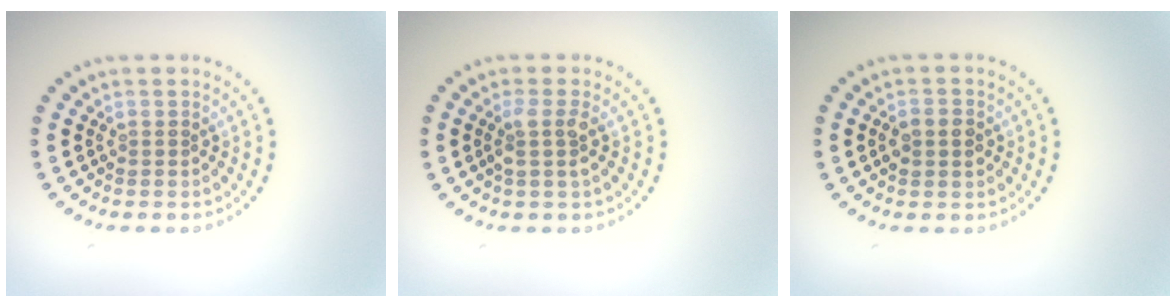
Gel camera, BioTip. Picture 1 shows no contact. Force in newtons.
{"total": 1.9, "press": 1.5, "slide": 1.1}
{"total": 2.6, "press": 2.6, "slide": 0.0}